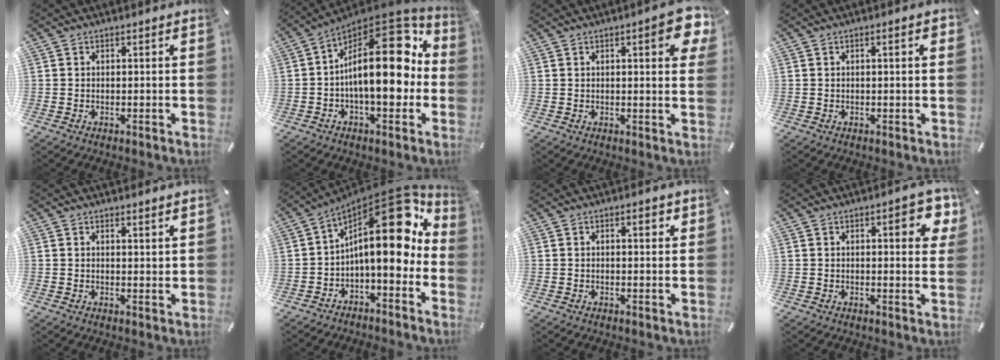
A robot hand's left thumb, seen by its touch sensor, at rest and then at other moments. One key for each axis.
{"total": 22.7, "fx": 1.5, "fy": 10.7, "fz": 19.9, "tx": -0.306, "ty": -0.026, "tz": 0.026}
{"total": 7.9, "fx": 3.3, "fy": 2.3, "fz": 6.8, "tx": -0.083, "ty": -0.014, "tz": 0.047}
{"total": 2.2, "fx": 0.3, "fy": 0.3, "fz": 2.1, "tx": -0.039, "ty": 0.002, "tz": 0.004}
{"total": 1.6, "fx": 1.6, "fy": 0.2, "fz": 0.2, "tx": 0.003, "ty": -0.010, "tz": 0.029}
{"total": 20.6, "fx": 5.3, "fy": 9.1, "fz": 17.7, "tx": -0.273, "ty": -0.054, "tz": 0.084}
{"total": 2.3, "fx": 1.0, "fy": 0.7, "fz": 1.9, "tx": -0.024, "ty": -0.002, "tz": 0.013}
{"total": 7.7, "fx": 3.0, "fy": 2.6, "fz": 6.5, "tx": -0.080, "ty": -0.008, "tz": 0.041}